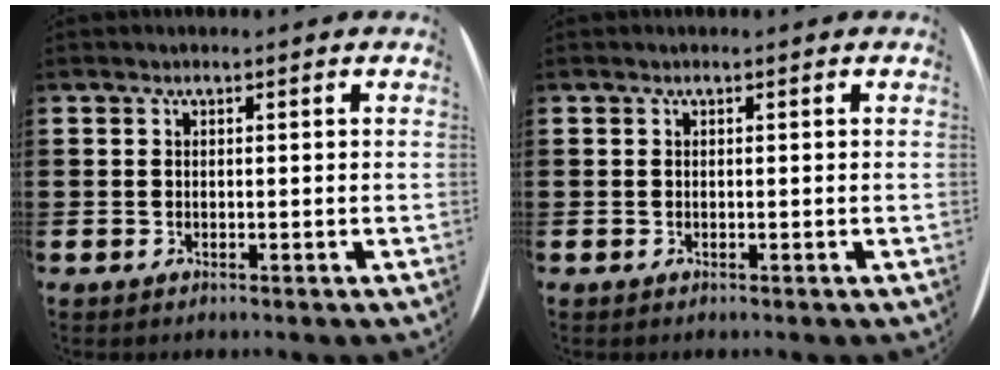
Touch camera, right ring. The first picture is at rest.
{"total": 0.0}